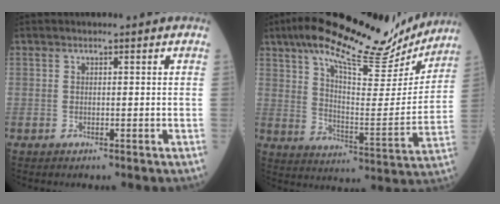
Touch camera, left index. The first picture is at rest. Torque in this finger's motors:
{"motor_torque": [1.01, -1.13, 0.73, 0.16]}